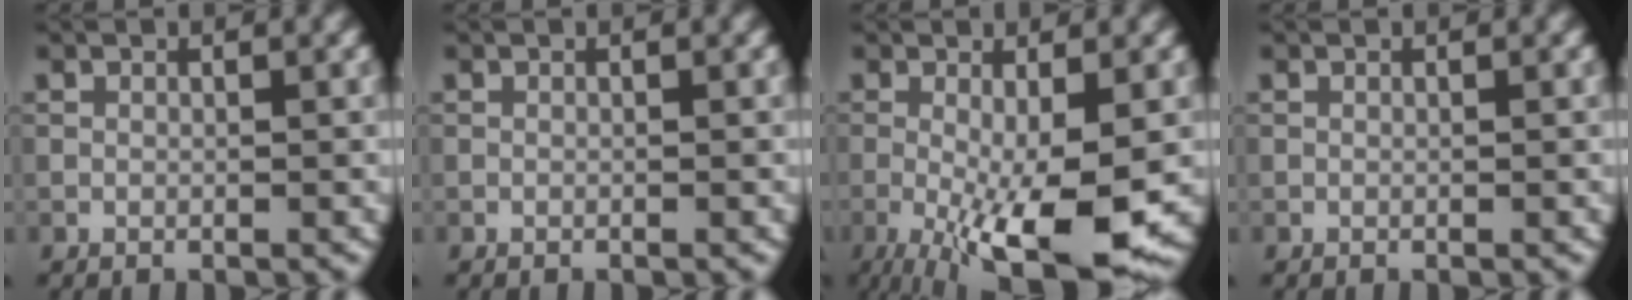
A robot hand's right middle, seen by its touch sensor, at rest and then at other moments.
{"total": 0.0}
{"total": 9.8, "force": [-2.6, 2.3, 9.2], "torque": [-0.162, -0.024, -0.033]}
{"total": 0.0}